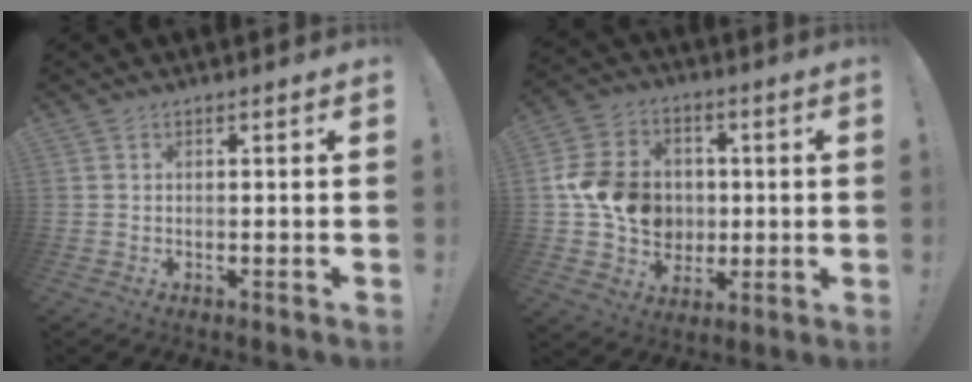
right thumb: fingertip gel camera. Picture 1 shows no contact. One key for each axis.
{"total": 15.3, "fx": -0.5, "fy": 13.2, "fz": 7.7, "tx": -0.139, "ty": 0.011, "tz": 0.000}